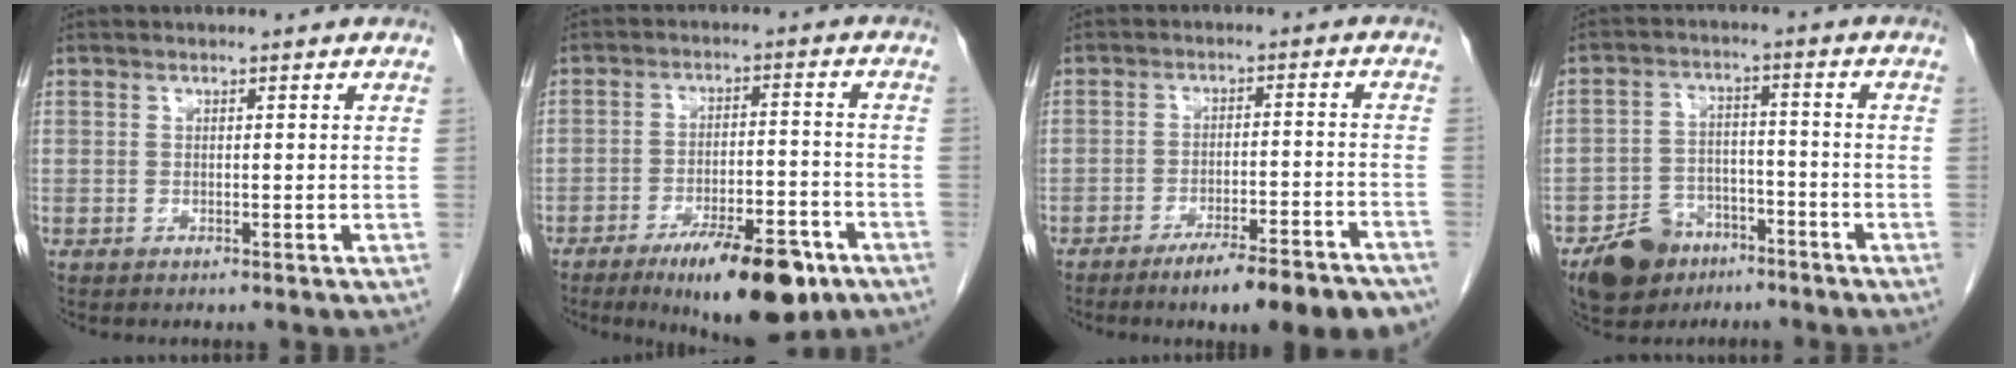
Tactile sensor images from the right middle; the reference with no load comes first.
{"total": 13.1, "force": [-8.3, 3.5, 9.6], "torque": [-0.139, -0.008, -0.124]}
{"total": 12.7, "force": [-10.0, 1.3, 7.8], "torque": [-0.076, 0.004, -0.143]}
{"total": 8.6, "force": [-6.0, 5.5, 2.8], "torque": [-0.055, 0.006, -0.099]}